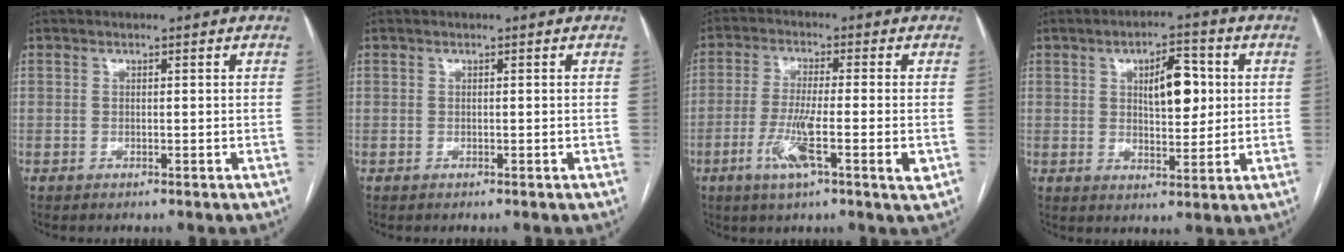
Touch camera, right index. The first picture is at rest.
{"total": 0.0}
{"total": 9.2, "force": [-3.0, 0.7, 8.7], "torque": [-0.157, -0.015, -0.056]}
{"total": 7.7, "force": [1.9, 3.2, 6.8], "torque": [-0.102, 0.010, 0.033]}